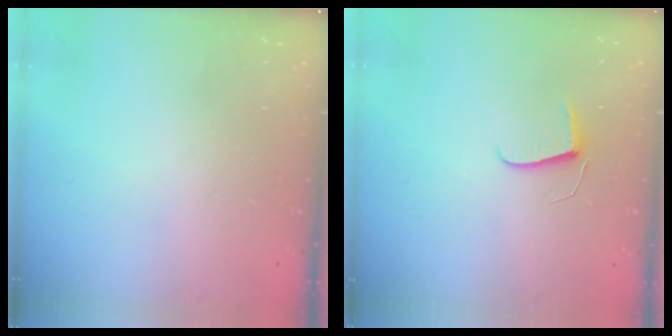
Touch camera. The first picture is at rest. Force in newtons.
{"total": 5.9, "press": 5.8, "slide": 0.6}